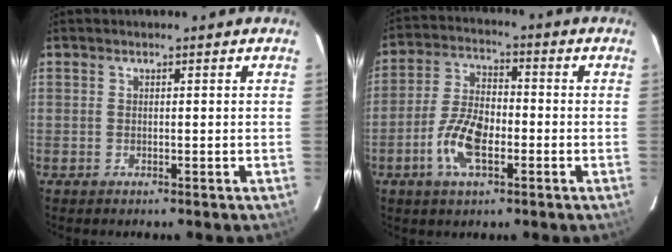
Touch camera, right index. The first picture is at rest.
{"total": 9.7, "force": [-3.6, 4.6, 7.8], "torque": [-0.163, 0.004, -0.067]}